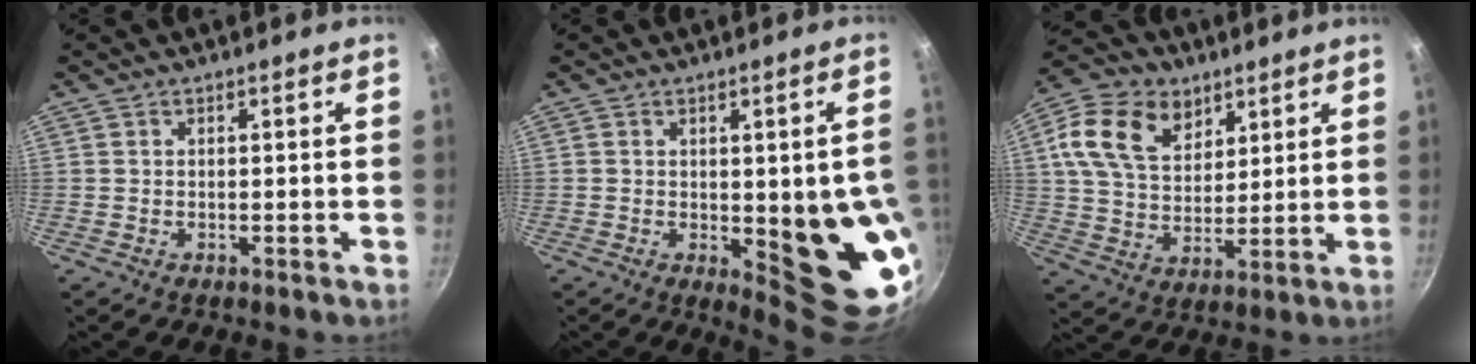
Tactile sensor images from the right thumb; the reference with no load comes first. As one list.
[{"total": 15.1, "force": [-1.5, 4.8, 14.3], "torque": [-0.137, -0.019, -0.009]}, {"total": 15.3, "force": [6.7, 10.7, 8.7], "torque": [-0.135, -0.016, 0.115]}]